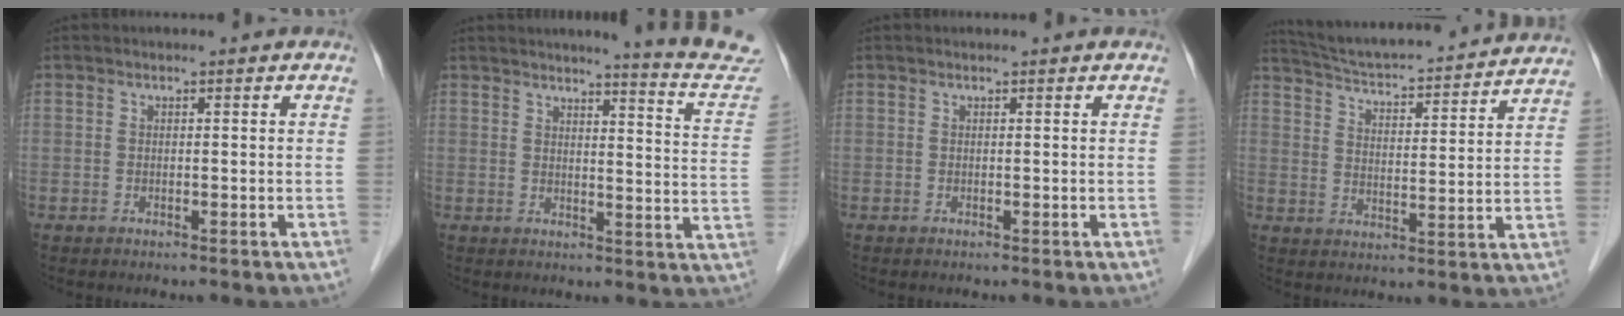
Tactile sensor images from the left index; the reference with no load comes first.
{"total": 12.7, "force": [12.2, -0.7, 3.5], "torque": [-0.033, -0.079, 0.119]}
{"total": 0.7, "force": [0.7, 0.1, 0.1], "torque": [-0.004, 0.010, 0.009]}
{"total": 23.2, "force": [21.7, 2.3, 8.0], "torque": [-0.131, -0.005, 0.293]}